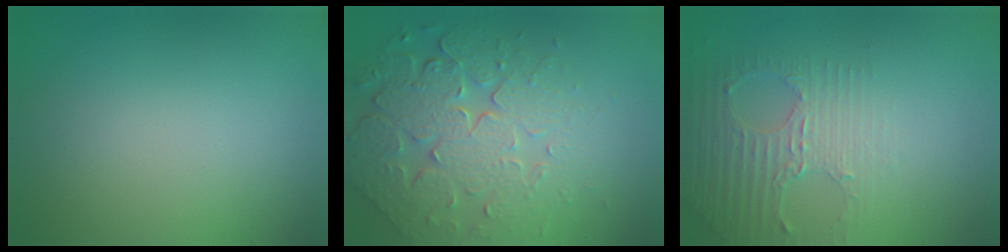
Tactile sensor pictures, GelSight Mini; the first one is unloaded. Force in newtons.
{"total": 7.8, "press": 5.7, "slide": 5.3}
{"total": 2.9, "press": 2.7, "slide": 1.1}